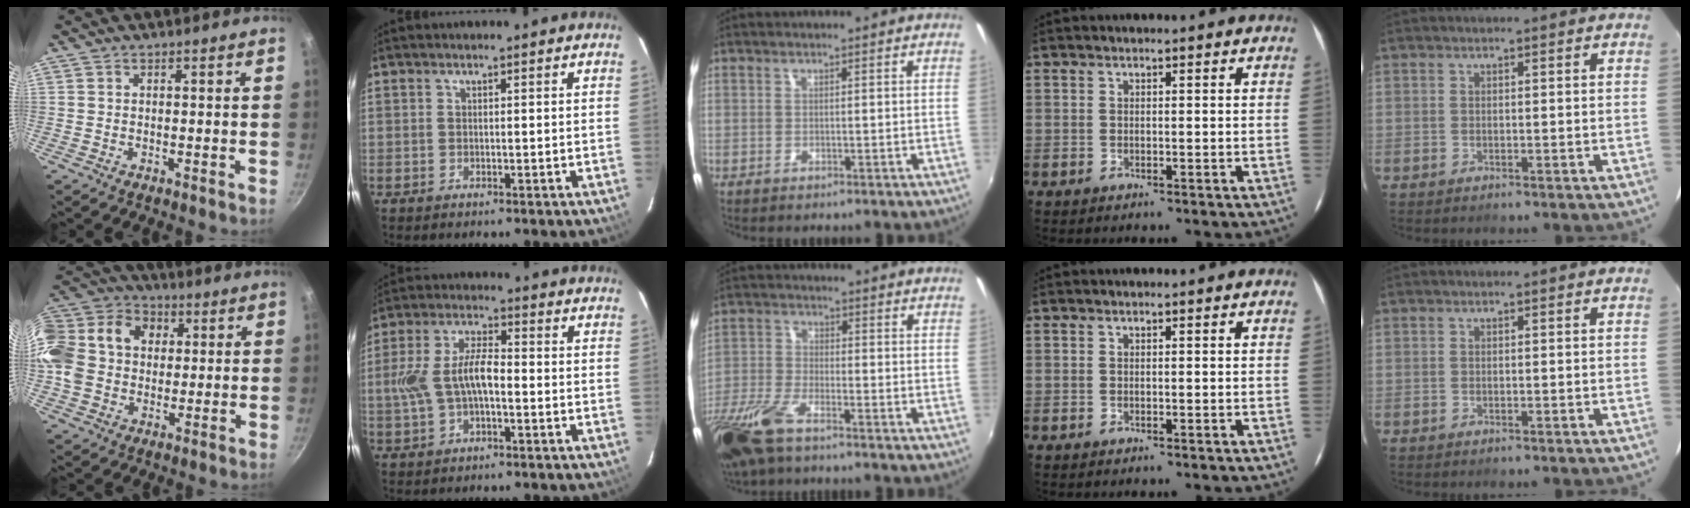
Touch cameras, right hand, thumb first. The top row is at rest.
{"thumb": {"total": 18.2, "force": [1.9, 14.7, 10.5], "torque": [-0.196, 0.043, 0.020]}, "index": {"total": 9.0, "force": [-1.6, 4.1, 7.9], "torque": [-0.165, 0.014, -0.024]}, "middle": {"total": 11.8, "force": [-8.2, 3.6, 7.7], "torque": [-0.184, -0.031, -0.169]}}